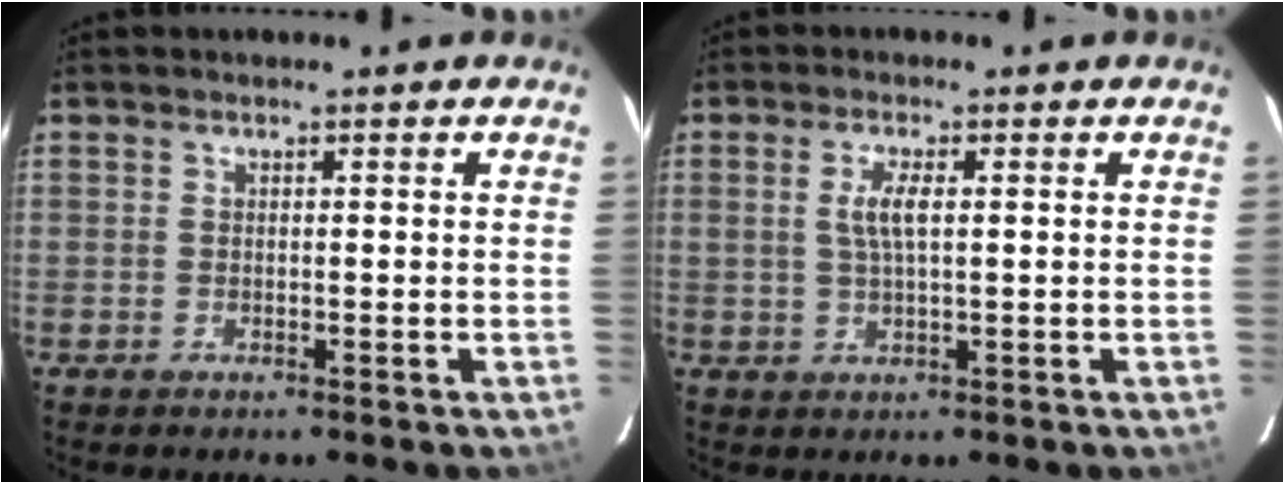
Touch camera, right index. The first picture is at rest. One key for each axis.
{"total": 3.6, "fx": 0.7, "fy": 0.9, "fz": 3.4, "tx": -0.067, "ty": 0.004, "tz": 0.017}